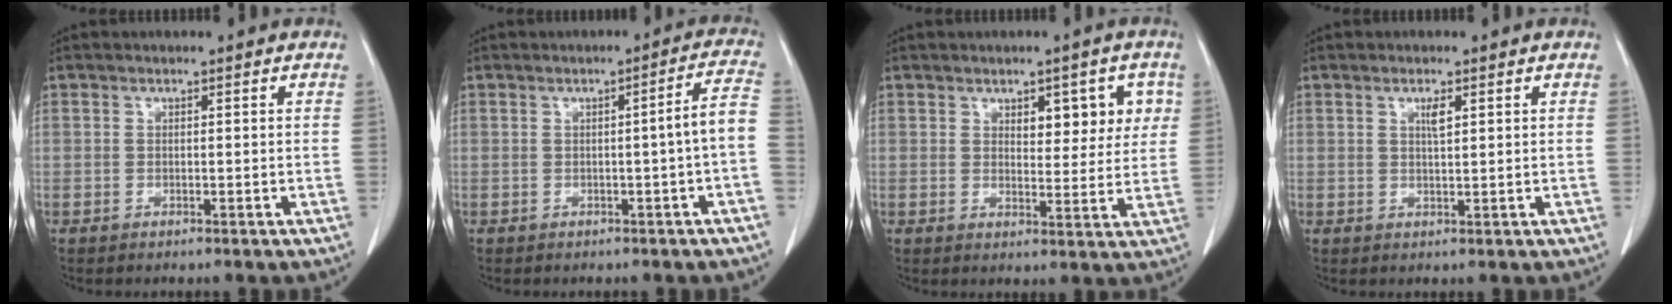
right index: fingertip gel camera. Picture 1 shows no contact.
{"total": 4.5, "force": [-1.0, -0.6, 4.3], "torque": [-0.053, 0.010, -0.015]}
{"total": 6.5, "force": [2.5, 3.0, 5.2], "torque": [-0.055, 0.010, 0.036]}
{"total": 1.8, "force": [0.8, 0.2, 1.6], "torque": [-0.030, -0.002, 0.014]}